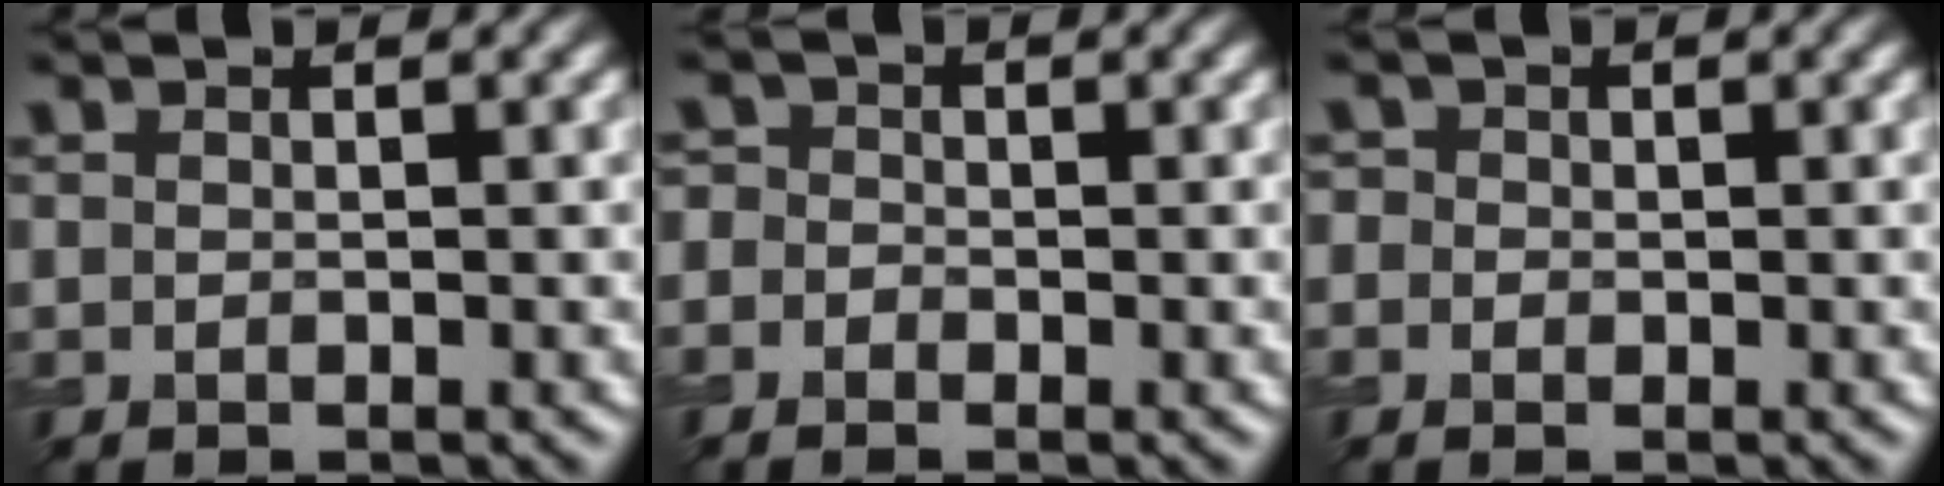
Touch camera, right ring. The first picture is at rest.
{"total": 1.6, "force": [-0.4, 1.5, 0.5], "torque": [0.002, 0.008, -0.025]}
{"total": 1.4, "force": [0.2, 1.3, 0.5], "torque": [-0.006, 0.003, -0.012]}